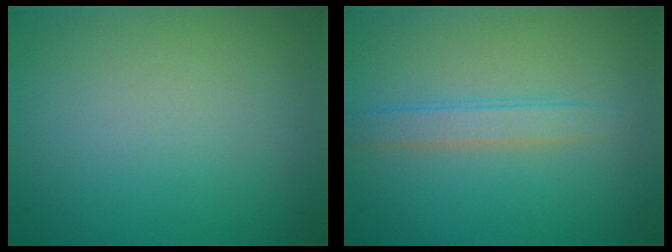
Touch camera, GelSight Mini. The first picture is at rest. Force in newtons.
{"total": 2.1, "press": 2.1, "slide": 0.1}